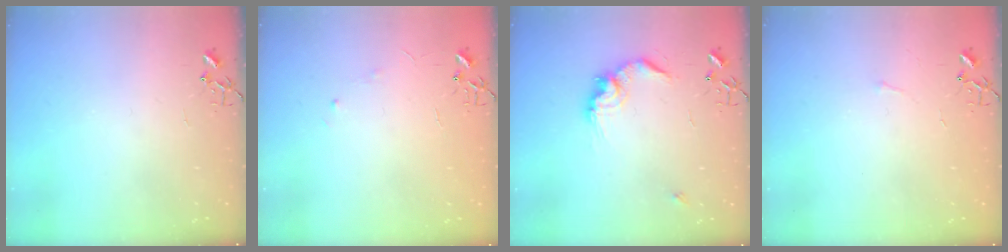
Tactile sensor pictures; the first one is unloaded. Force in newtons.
{"total": 3.4, "press": 3.4, "slide": 0.6}
{"total": 14.2, "press": 14.1, "slide": 0.9}
{"total": 2.7, "press": 2.7, "slide": 0.4}